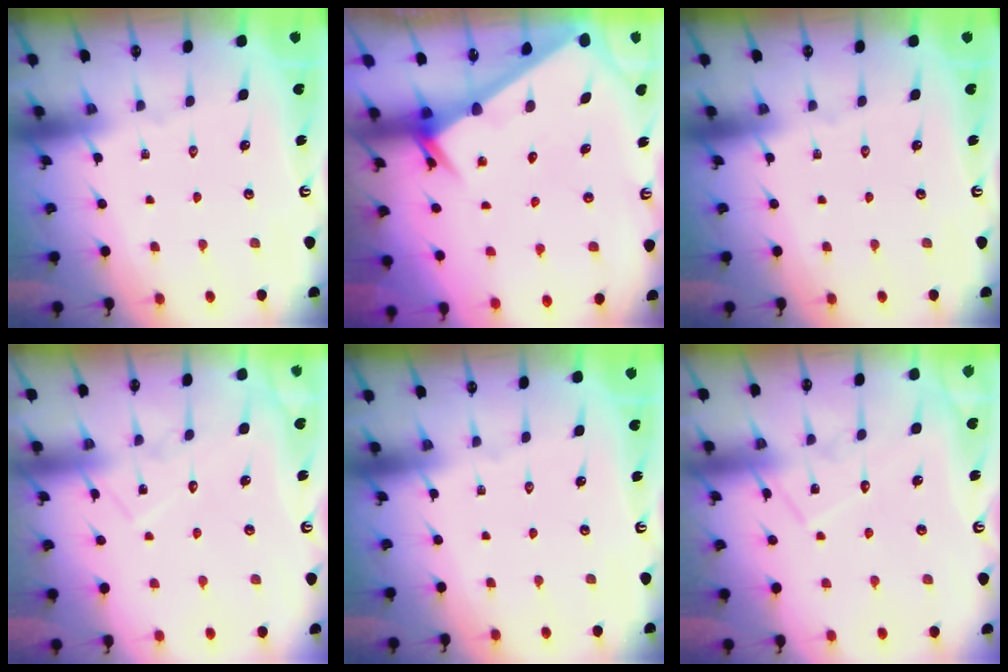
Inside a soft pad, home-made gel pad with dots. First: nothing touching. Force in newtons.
{"total": 3.2, "press": 3.2, "slide": 0.1}
{"total": 0.0}
{"total": 8.9, "press": 8.9, "slide": 0.6}
{"total": 0.0}
{"total": 9.9, "press": 9.9, "slide": 0.6}